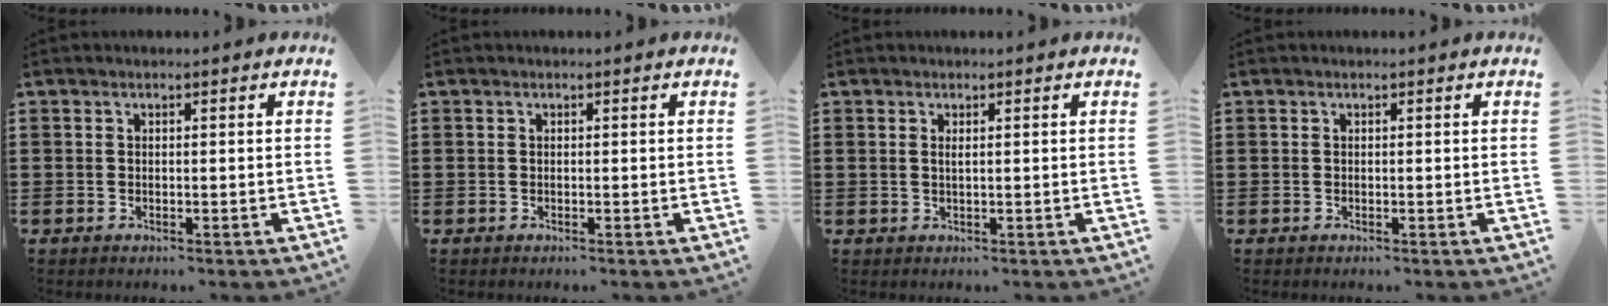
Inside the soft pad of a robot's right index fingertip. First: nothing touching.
{"total": 0.0}
{"total": 0.6, "force": [0.2, 0.2, 0.6], "torque": [-0.013, 0.000, 0.005]}
{"total": 0.0}